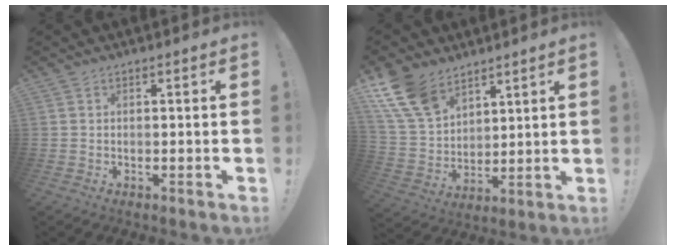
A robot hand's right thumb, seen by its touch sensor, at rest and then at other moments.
{"total": 15.0, "force": [9.9, 8.8, 7.2], "torque": [-0.157, -0.051, 0.195]}